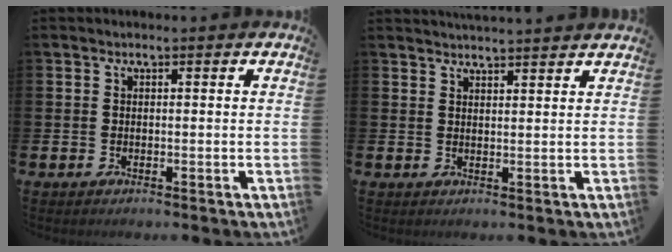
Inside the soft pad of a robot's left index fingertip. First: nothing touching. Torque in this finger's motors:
{"motor_torque": [0.87, -1.15, 0.08, 0.05]}